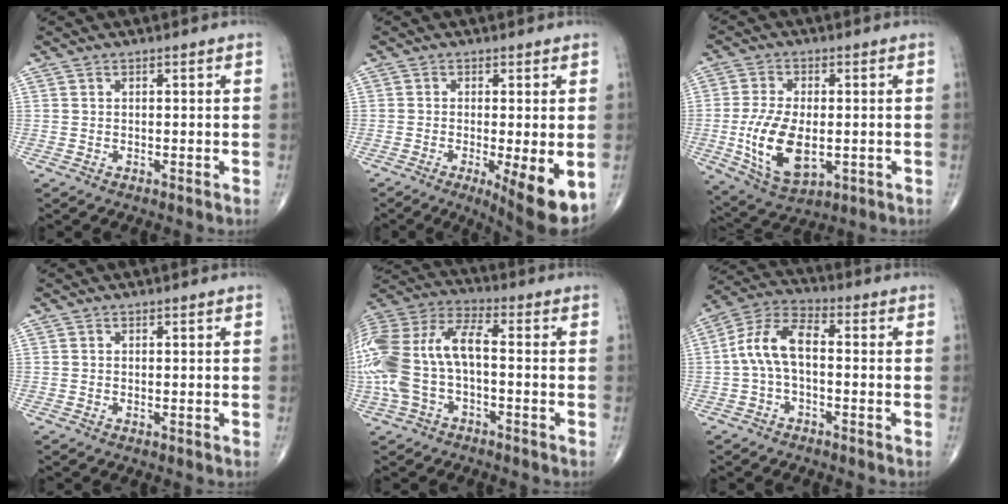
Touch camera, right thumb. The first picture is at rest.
{"total": 10.2, "force": [-3.1, 2.4, 9.4], "torque": [-0.134, -0.023, -0.043]}
{"total": 13.1, "force": [-2.0, 7.0, 10.9], "torque": [-0.208, -0.010, -0.023]}
{"total": 0.0}
{"total": 19.7, "force": [-2.1, 10.3, 16.6], "torque": [-0.388, 0.040, -0.040]}
{"total": 9.4, "force": [-0.5, 4.9, 8.0], "torque": [-0.160, 0.034, -0.019]}